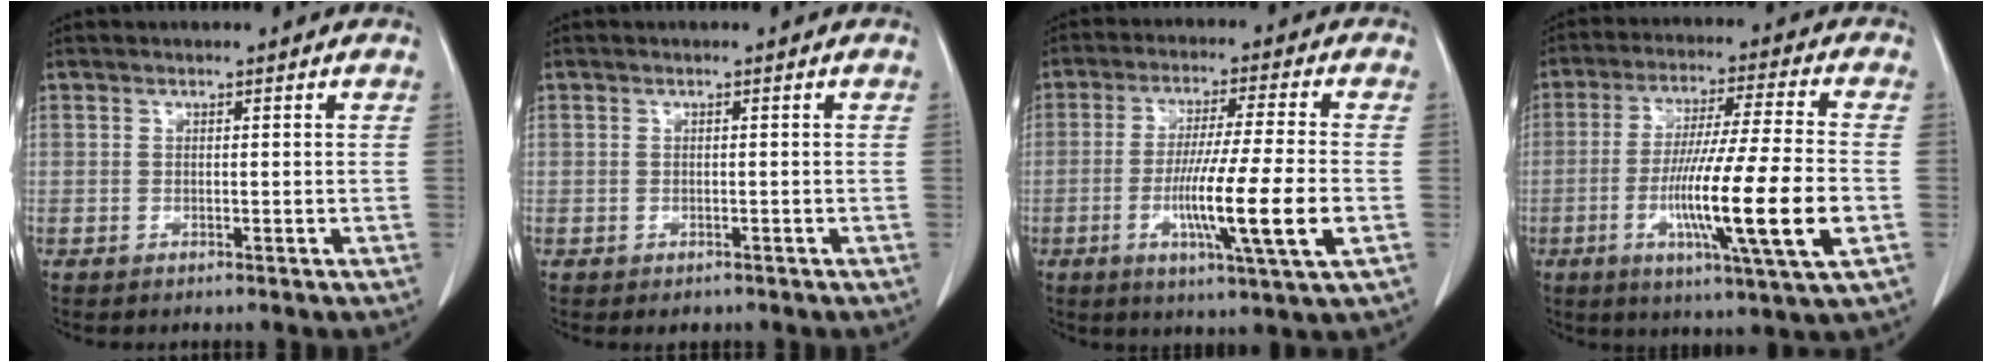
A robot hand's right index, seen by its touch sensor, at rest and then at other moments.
{"total": 1.4, "force": [-0.9, 1.0, 0.3], "torque": [-0.006, 0.001, -0.007]}
{"total": 13.2, "force": [-3.4, -0.6, 12.7], "torque": [-0.228, -0.021, -0.063]}
{"total": 17.8, "force": [-4.5, -0.2, 17.2], "torque": [-0.300, -0.019, -0.079]}